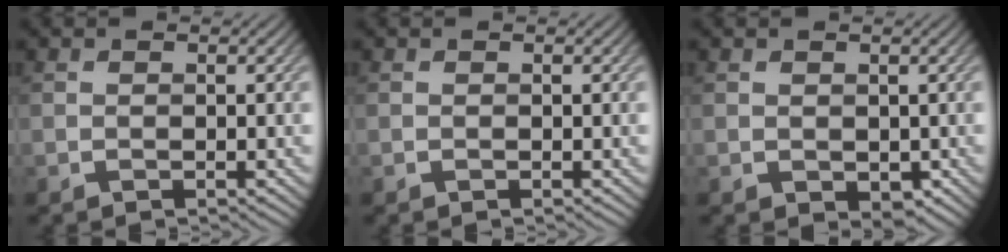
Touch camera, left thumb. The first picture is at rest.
{"total": 0.0}
{"total": 1.5, "force": [0.0, 1.1, 1.0], "torque": [-0.022, -0.011, 0.006]}